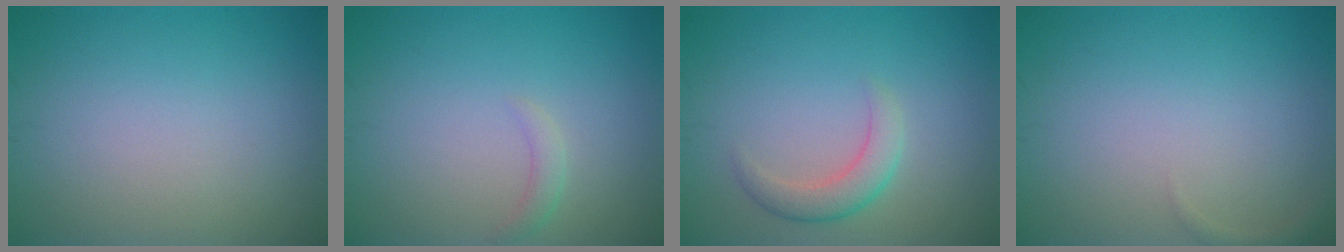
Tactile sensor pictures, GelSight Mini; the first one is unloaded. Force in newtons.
{"total": 1.1, "press": 1.1, "slide": 0.2}
{"total": 2.6, "press": 2.6, "slide": 0.0}
{"total": 0.7, "press": 0.7, "slide": 0.1}